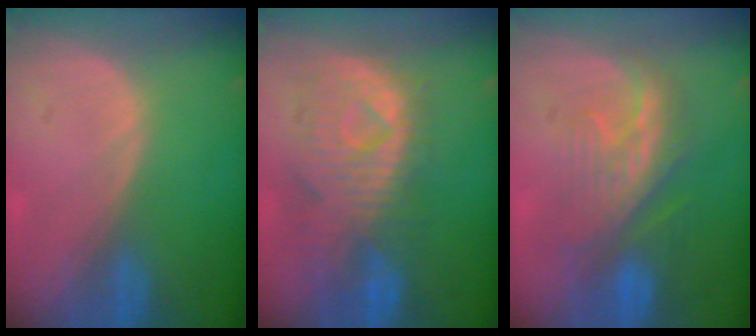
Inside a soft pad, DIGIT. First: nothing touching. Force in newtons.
{"total": 10.6, "press": 9.5, "slide": 4.8}
{"total": 8.4, "press": 8.2, "slide": 1.8}